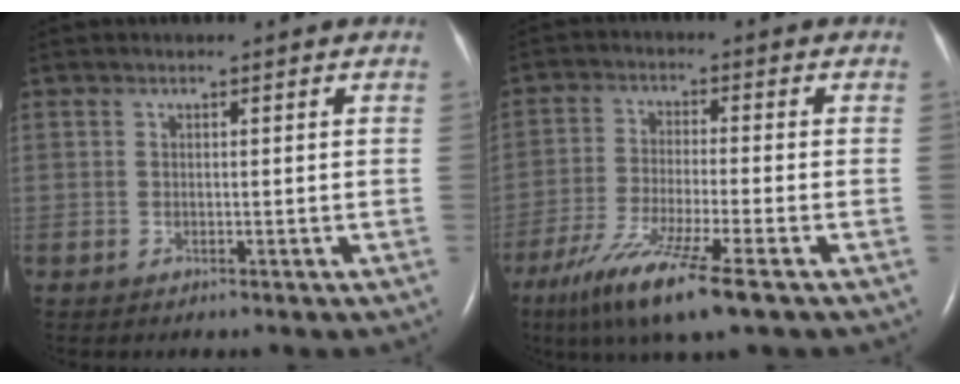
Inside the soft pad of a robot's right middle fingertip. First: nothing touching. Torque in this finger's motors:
{"motor_torque": [1.21, -0.93, 0.26, 0.15]}